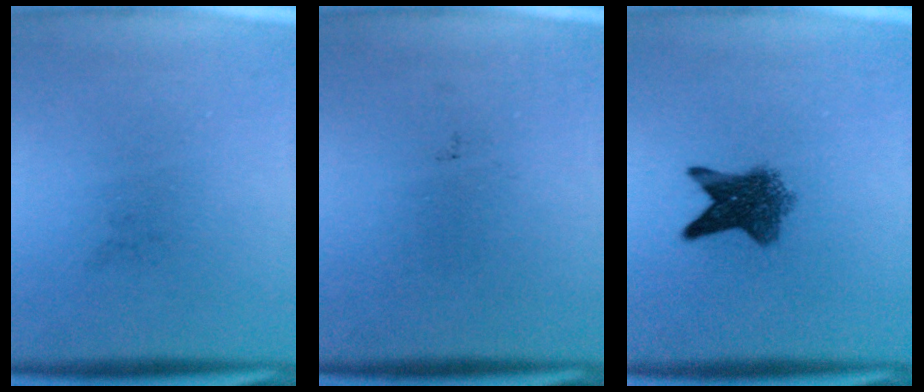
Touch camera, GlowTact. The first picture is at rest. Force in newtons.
{"total": 0.0}
{"total": 6.4}